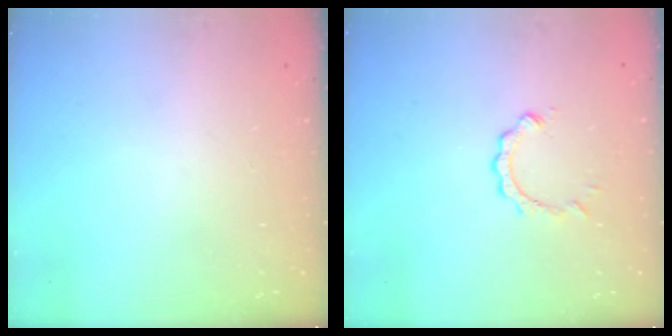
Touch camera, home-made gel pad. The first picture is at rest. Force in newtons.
{"total": 3.2, "press": 3.2, "slide": 0.3}